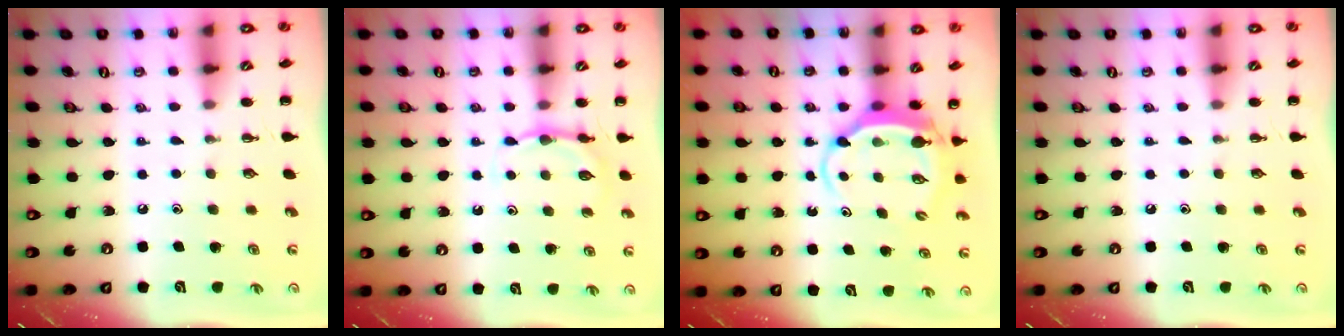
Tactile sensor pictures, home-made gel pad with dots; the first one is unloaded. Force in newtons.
{"total": 4.0, "press": 3.7, "slide": 1.5}
{"total": 5.0, "press": 5.0, "slide": 0.5}
{"total": 0.0}